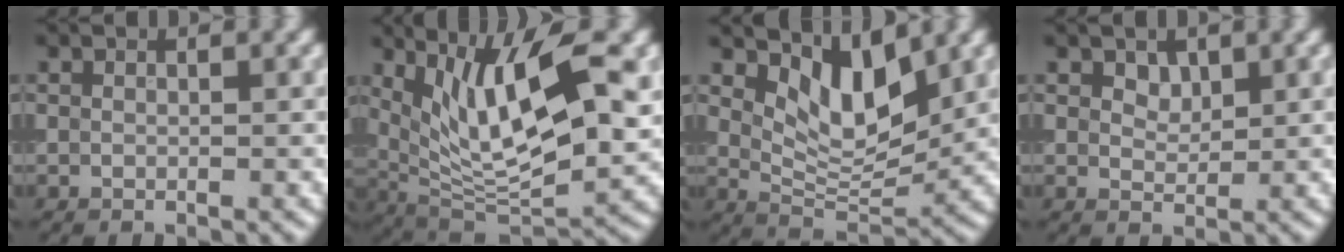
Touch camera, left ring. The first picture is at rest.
{"total": 11.1, "force": [3.6, 3.6, 9.9], "torque": [-0.168, -0.008, 0.070]}
{"total": 5.2, "force": [2.8, 2.3, 3.7], "torque": [-0.069, -0.015, 0.047]}
{"total": 1.3, "force": [0.8, 0.8, 0.5], "torque": [-0.010, -0.004, 0.014]}